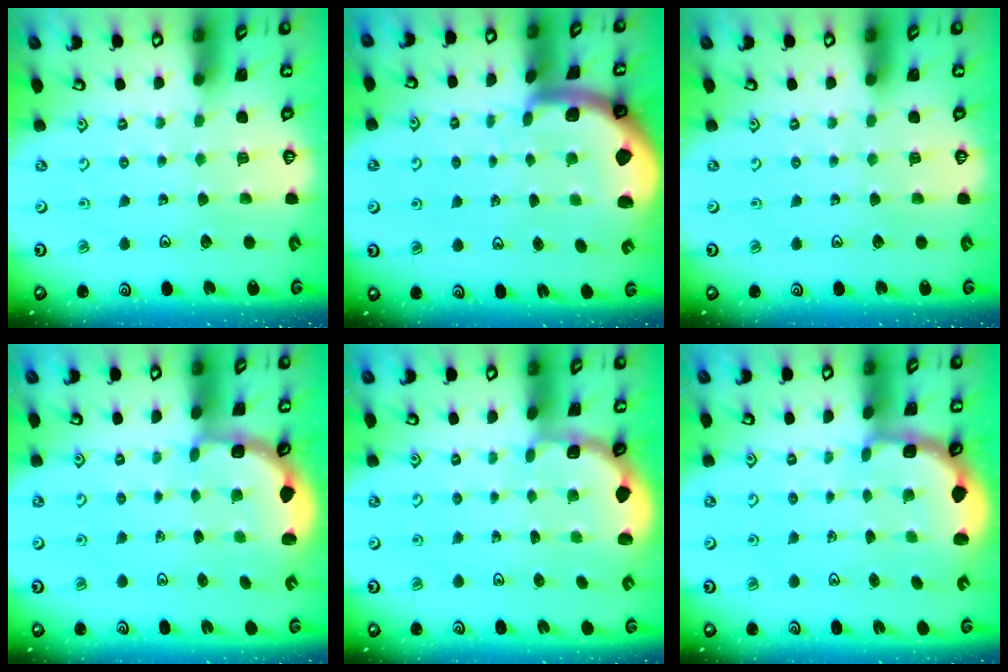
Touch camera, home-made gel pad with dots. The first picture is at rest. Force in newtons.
{"total": 2.4, "press": 2.4, "slide": 0.3}
{"total": 0.0}
{"total": 2.7, "press": 2.4, "slide": 1.4}
{"total": 1.9, "press": 1.7, "slide": 0.7}
{"total": 2.5, "press": 2.2, "slide": 1.1}